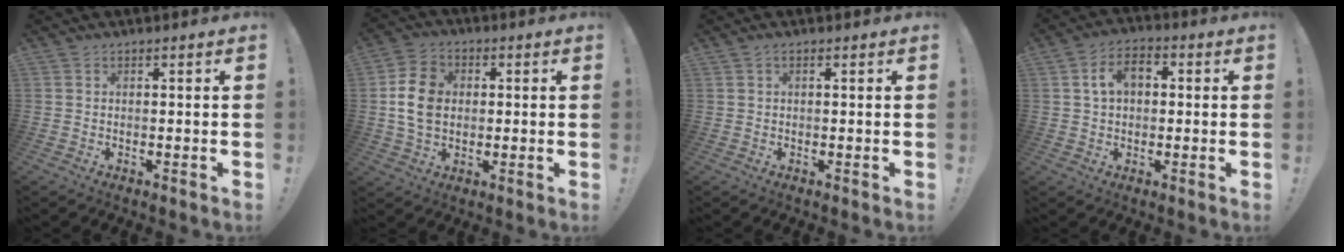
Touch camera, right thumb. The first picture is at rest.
{"total": 11.2, "force": [0.4, 8.6, 7.1], "torque": [-0.123, 0.012, 0.010]}
{"total": 0.9, "force": [0.4, 0.3, 0.7], "torque": [-0.014, 0.001, 0.006]}
{"total": 7.7, "force": [1.6, 5.3, 5.3], "torque": [-0.085, 0.012, 0.028]}